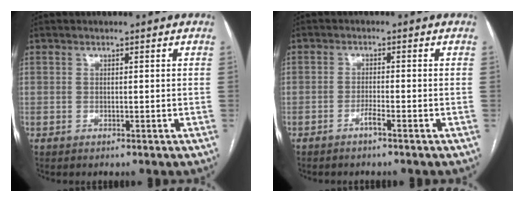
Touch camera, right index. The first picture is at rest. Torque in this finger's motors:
{"motor_torque": [0.11, -0.08, 0.03, 0.00]}